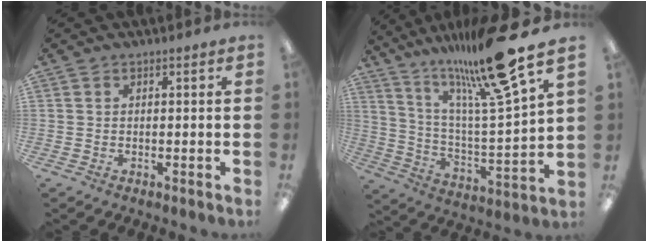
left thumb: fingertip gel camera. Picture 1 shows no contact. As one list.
[{"total": 23.8, "force": [18.8, 2.4, 14.5], "torque": [-0.250, -0.112, 0.295]}]